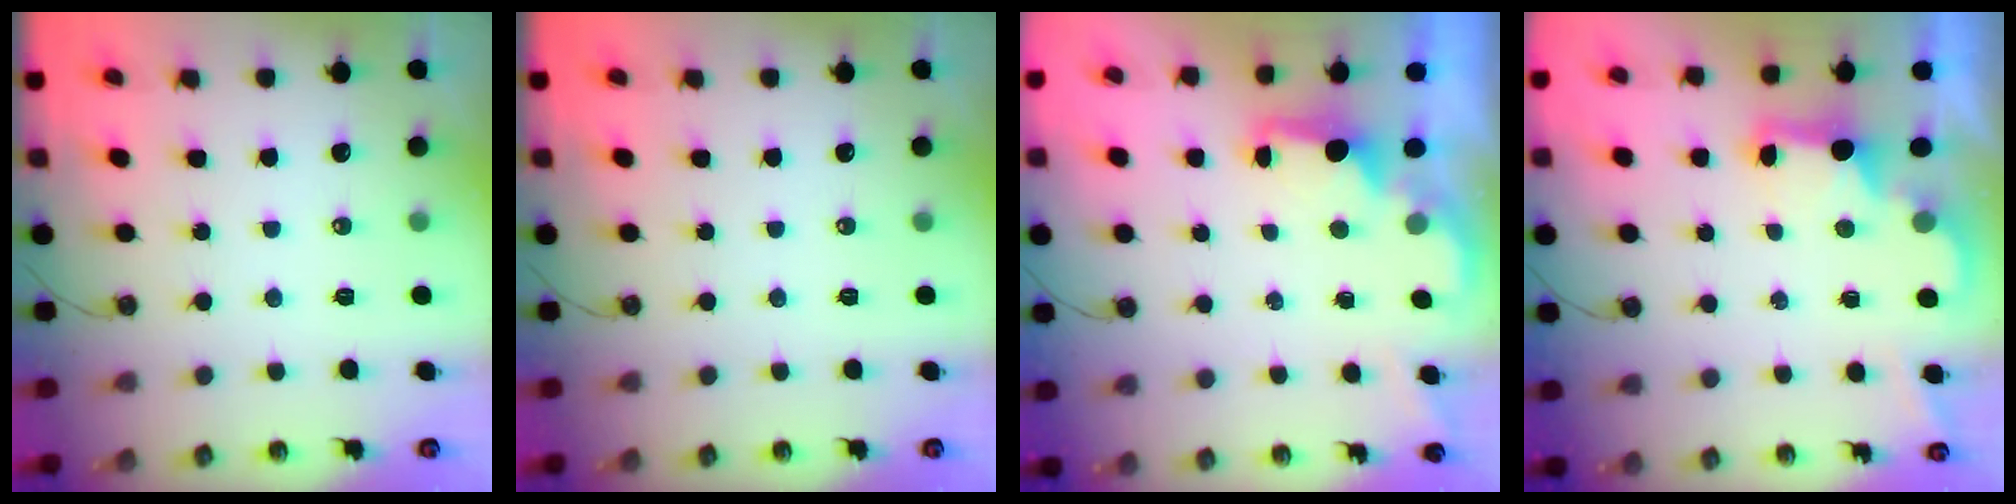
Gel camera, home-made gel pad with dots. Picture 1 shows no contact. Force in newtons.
{"total": 0.0}
{"total": 1.6, "press": 1.5, "slide": 0.6}
{"total": 2.3, "press": 2.2, "slide": 0.7}